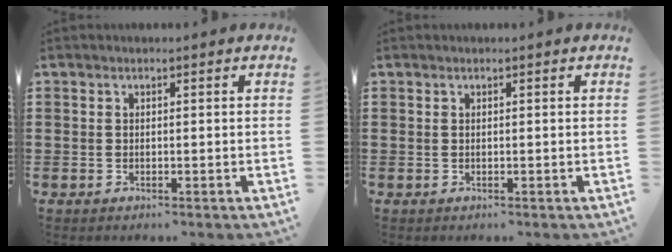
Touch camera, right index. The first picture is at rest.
{"total": 0.0}